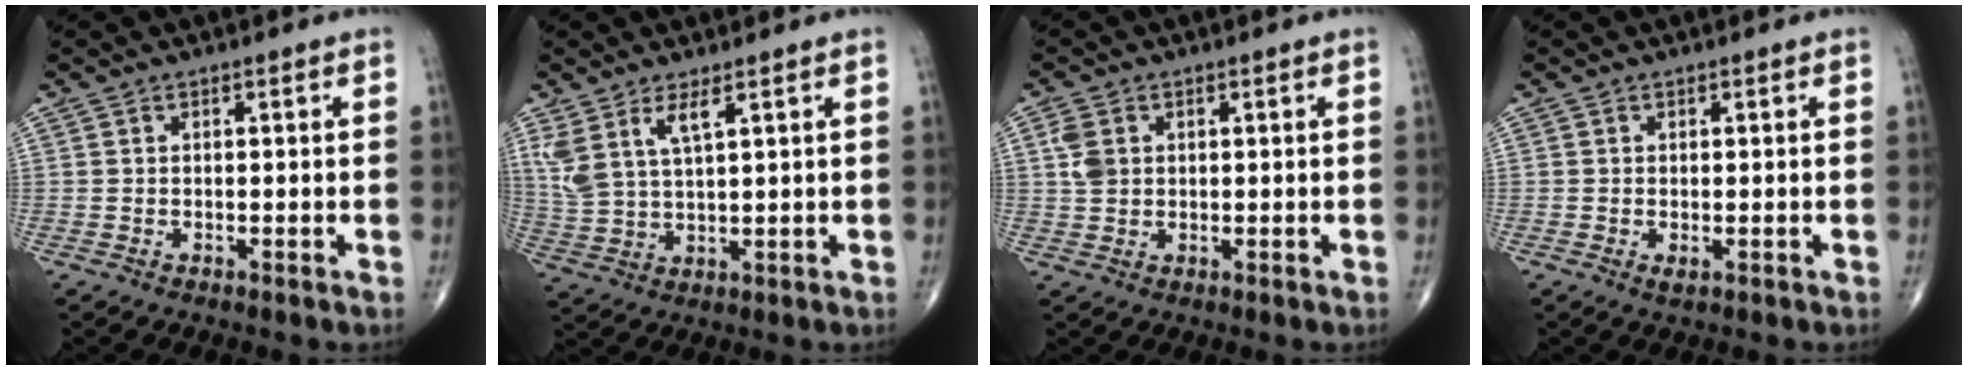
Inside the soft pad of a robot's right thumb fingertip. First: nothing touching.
{"total": 6.9, "force": [3.7, 2.1, 5.4], "torque": [-0.124, -0.016, 0.084]}
{"total": 3.7, "force": [0.9, 2.8, 2.2], "torque": [-0.043, 0.002, 0.021]}
{"total": 1.0, "force": [-0.3, 0.4, 0.8], "torque": [-0.014, -0.003, -0.004]}